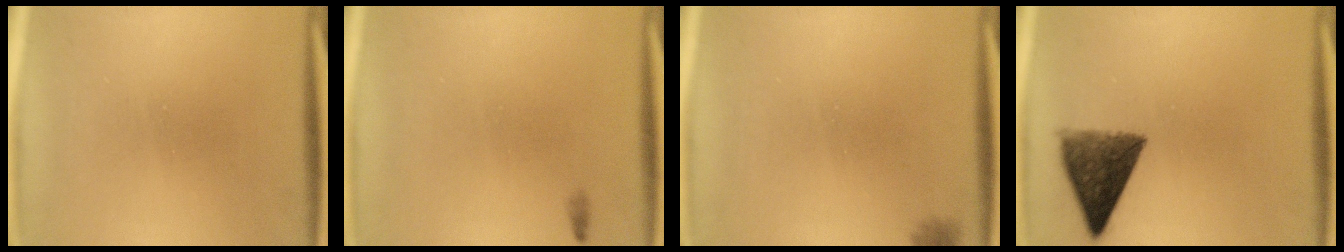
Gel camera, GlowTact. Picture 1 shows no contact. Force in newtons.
{"total": 0.5}
{"total": 1.6}
{"total": 9.0}